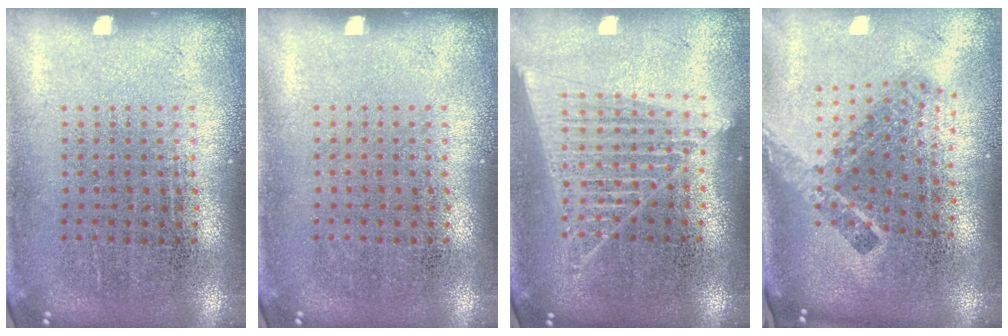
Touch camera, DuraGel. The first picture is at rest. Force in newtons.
{"total": 0.0}
{"total": 1.9, "press": 1.7, "slide": 0.8}
{"total": 2.4, "press": 1.6, "slide": 1.8}